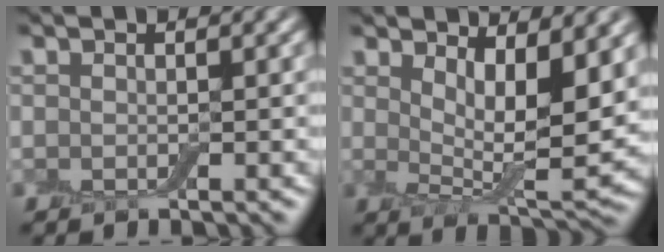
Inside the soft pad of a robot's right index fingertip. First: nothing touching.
{"total": 6.7, "force": [2.6, 2.4, 5.7], "torque": [-0.096, -0.020, 0.048]}